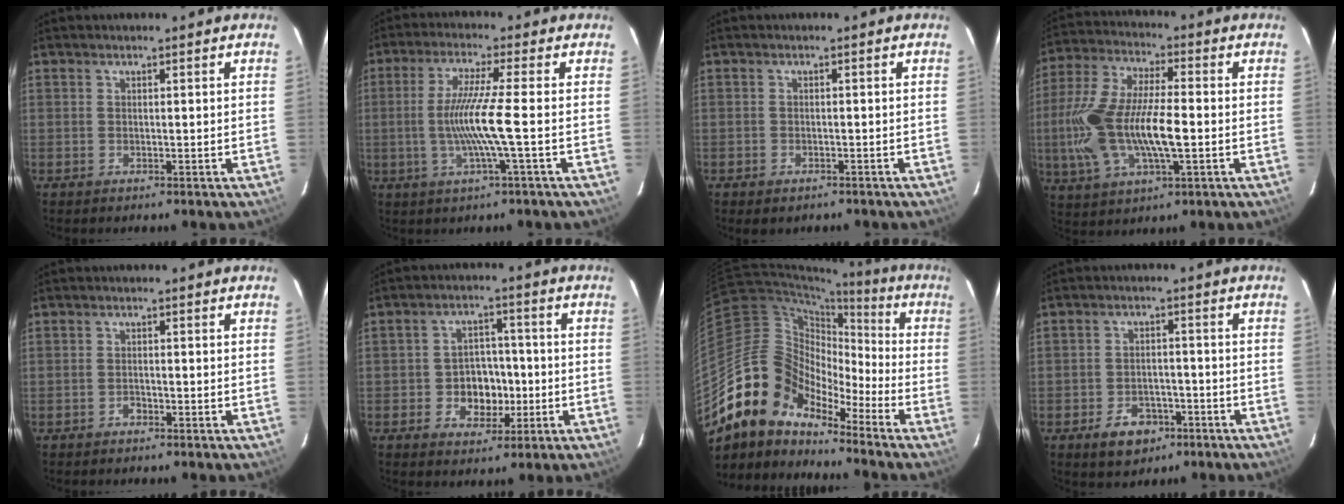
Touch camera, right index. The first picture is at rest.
{"total": 8.7, "force": [-1.6, -1.6, 8.4], "torque": [-0.167, -0.010, -0.027]}
{"total": 2.6, "force": [-1.9, 1.5, 1.0], "torque": [-0.024, -0.008, -0.026]}
{"total": 18.0, "force": [-2.6, 6.7, 16.5], "torque": [-0.346, -0.003, -0.049]}
{"total": 1.2, "force": [-0.9, 0.7, 0.4], "torque": [-0.009, 0.003, -0.016]}
{"total": 7.3, "force": [-2.0, 6.0, 3.6], "torque": [-0.077, 0.015, -0.021]}
{"total": 15.1, "force": [-12.0, 7.6, 5.0], "torque": [-0.092, 0.025, -0.237]}
{"total": 7.1, "force": [-4.1, 4.8, 3.2], "torque": [-0.078, 0.012, -0.049]}